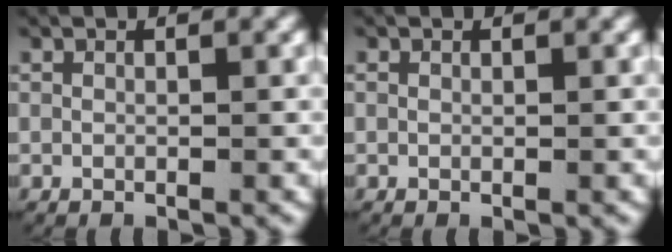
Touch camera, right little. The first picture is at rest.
{"total": 0.0}